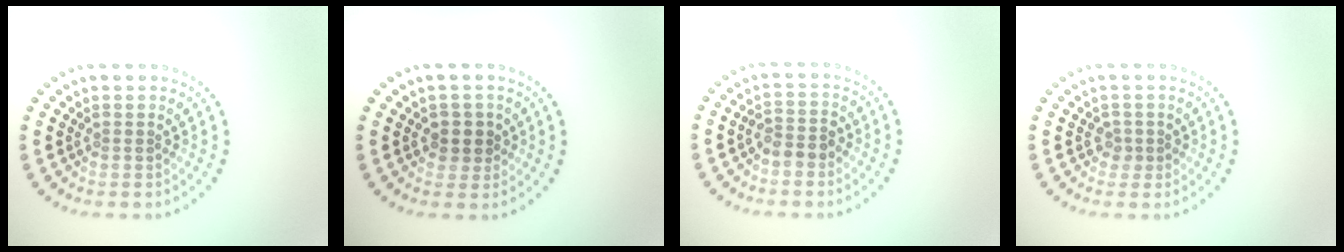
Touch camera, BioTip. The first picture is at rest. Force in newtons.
{"total": 2.0, "press": 1.8, "slide": 0.8}
{"total": 2.1, "press": 2.0, "slide": 0.8}
{"total": 1.1, "press": 0.8, "slide": 0.8}